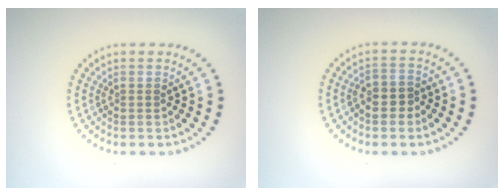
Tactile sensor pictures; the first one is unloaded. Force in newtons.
{"total": 1.7, "press": 1.6, "slide": 0.8}